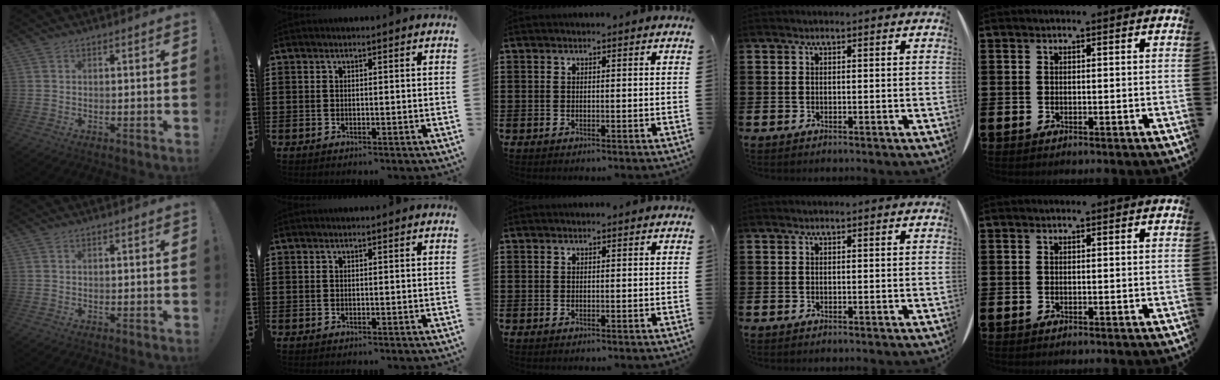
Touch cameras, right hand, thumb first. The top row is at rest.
{}